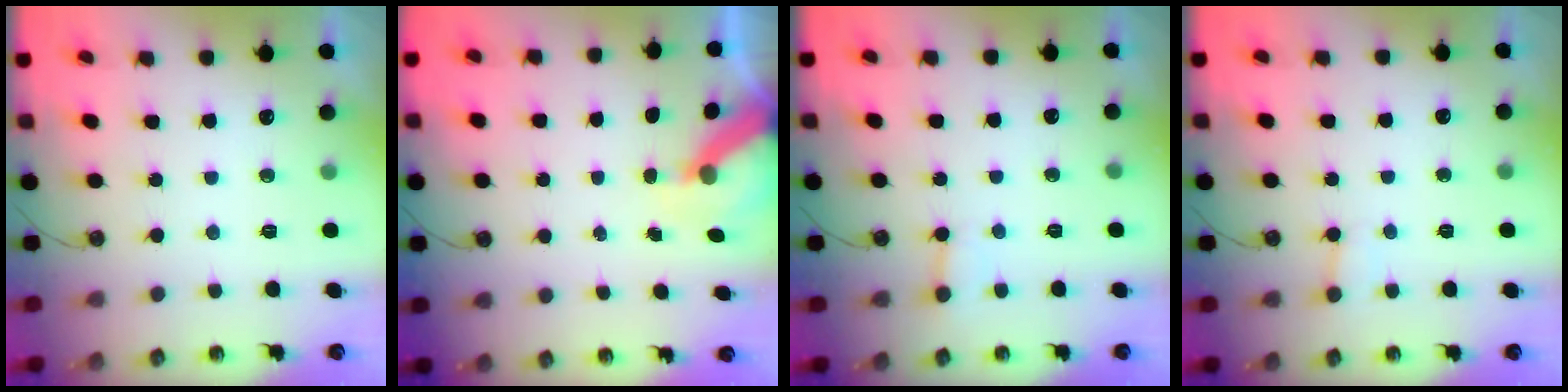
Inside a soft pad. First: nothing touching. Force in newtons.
{"total": 7.2, "press": 7.2, "slide": 0.9}
{"total": 2.0, "press": 2.0, "slide": 0.0}
{"total": 3.8, "press": 3.8, "slide": 0.3}